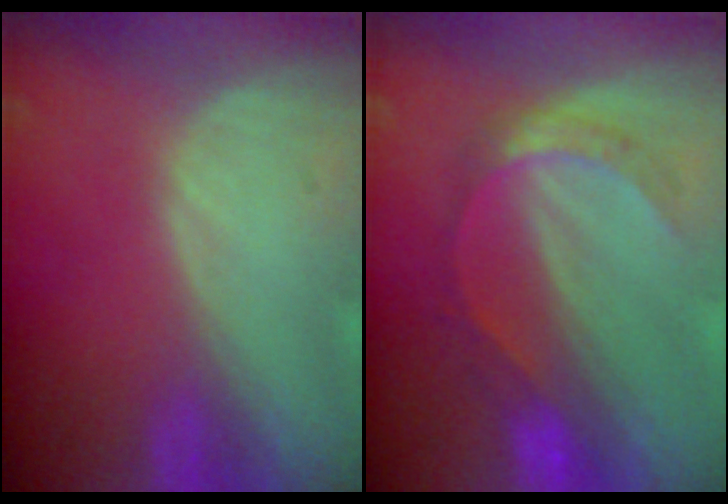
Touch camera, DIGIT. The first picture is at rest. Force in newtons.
{"total": 6.1, "press": 5.3, "slide": 3.1}